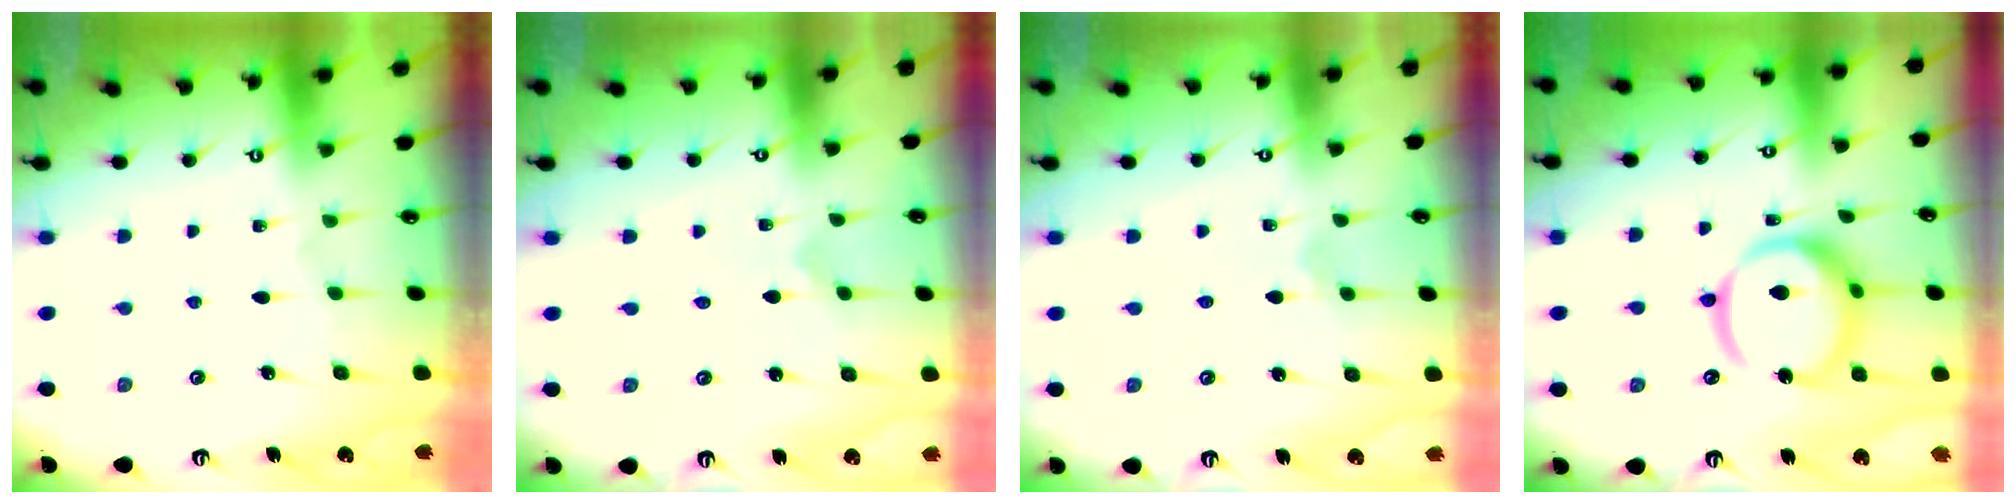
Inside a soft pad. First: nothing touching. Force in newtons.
{"total": 0.0}
{"total": 1.2, "press": 1.2, "slide": 0.2}
{"total": 15.7, "press": 15.6, "slide": 1.6}